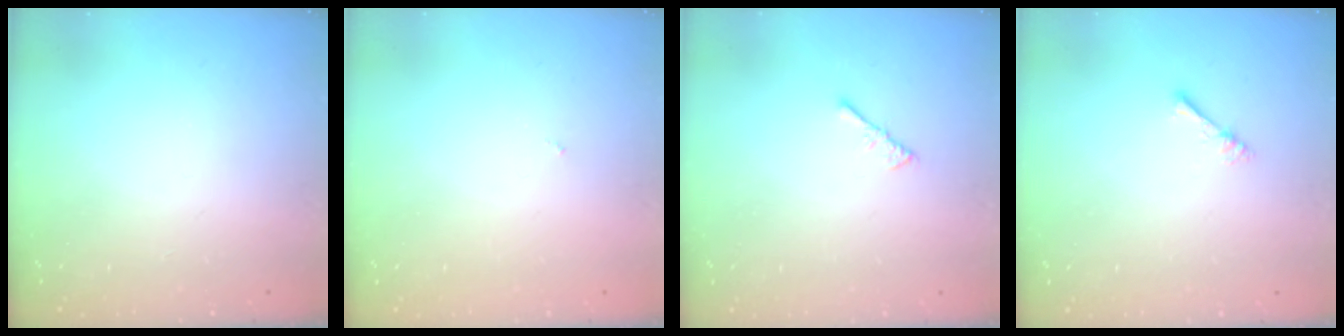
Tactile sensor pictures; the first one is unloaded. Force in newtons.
{"total": 0.0}
{"total": 2.2, "press": 2.1, "slide": 0.5}
{"total": 1.0, "press": 1.0, "slide": 0.3}